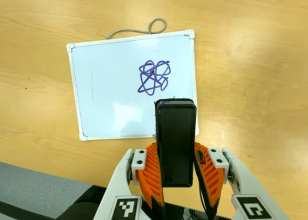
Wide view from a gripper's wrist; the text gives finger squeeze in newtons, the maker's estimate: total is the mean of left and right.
{"total": 6.8, "left": 4.9, "right": 8.6}